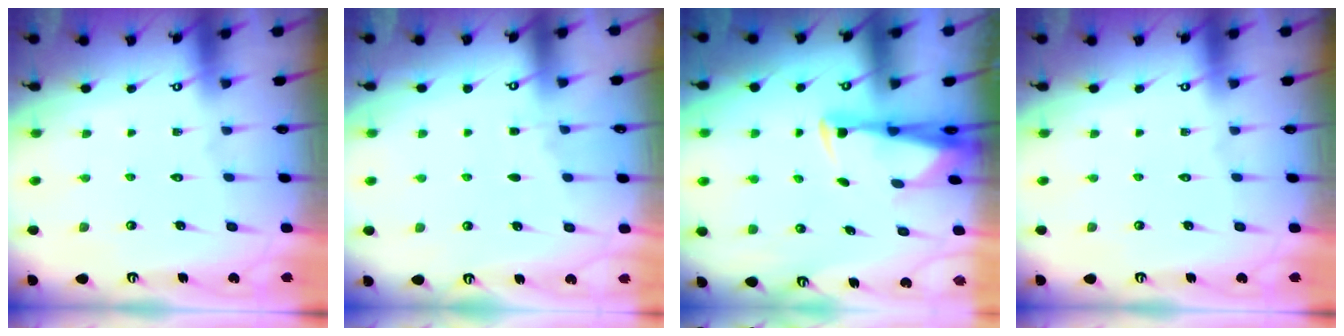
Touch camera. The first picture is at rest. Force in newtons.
{"total": 1.6, "press": 1.6, "slide": 0.3}
{"total": 2.8, "press": 2.7, "slide": 0.9}
{"total": 0.0}